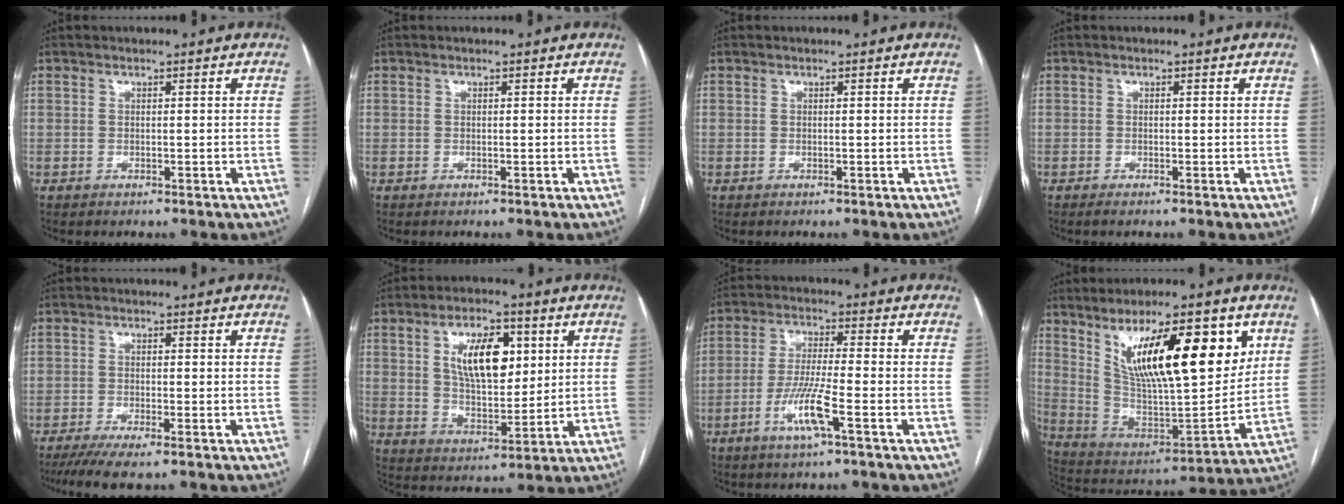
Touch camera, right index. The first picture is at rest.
{"total": 0.0}
{"total": 0.0}
{"total": 0.7, "force": [-0.5, 0.0, 0.5], "torque": [-0.009, -0.002, -0.011]}
{"total": 5.4, "force": [-3.9, 0.3, 3.7], "torque": [-0.059, -0.012, -0.067]}
{"total": 11.1, "force": [3.6, 5.1, 9.3], "torque": [-0.161, 0.009, 0.066]}
{"total": 7.6, "force": [-3.3, -0.1, 6.9], "torque": [-0.139, -0.008, -0.065]}
{"total": 21.2, "force": [9.8, 4.8, 18.2], "torque": [-0.298, 0.003, 0.172]}